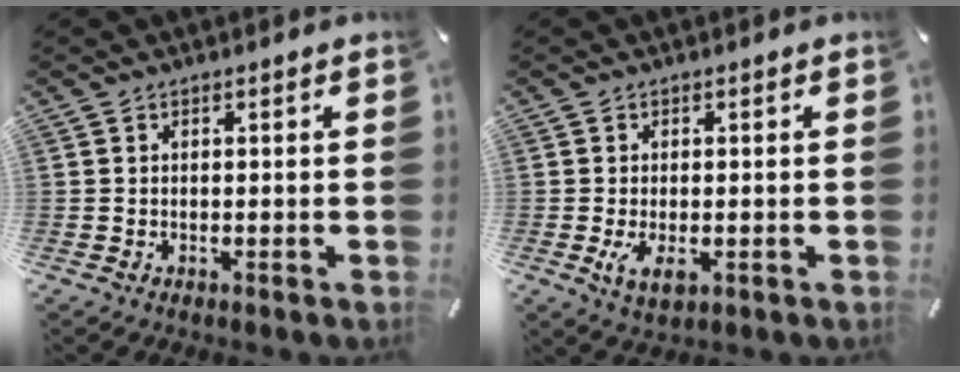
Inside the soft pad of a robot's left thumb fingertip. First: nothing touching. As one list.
[{"total": 4.2, "force": [-0.8, 2.2, 3.5], "torque": [-0.072, -0.007, -0.017]}]